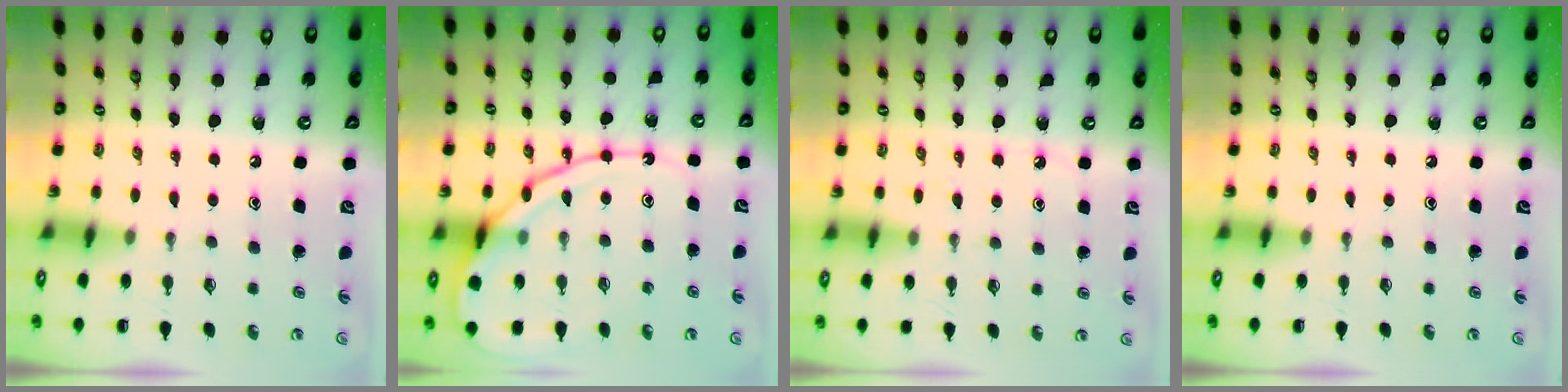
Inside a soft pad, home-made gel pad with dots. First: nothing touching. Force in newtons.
{"total": 13.8, "press": 13.7, "slide": 1.3}
{"total": 5.9, "press": 5.9, "slide": 0.7}
{"total": 0.0}